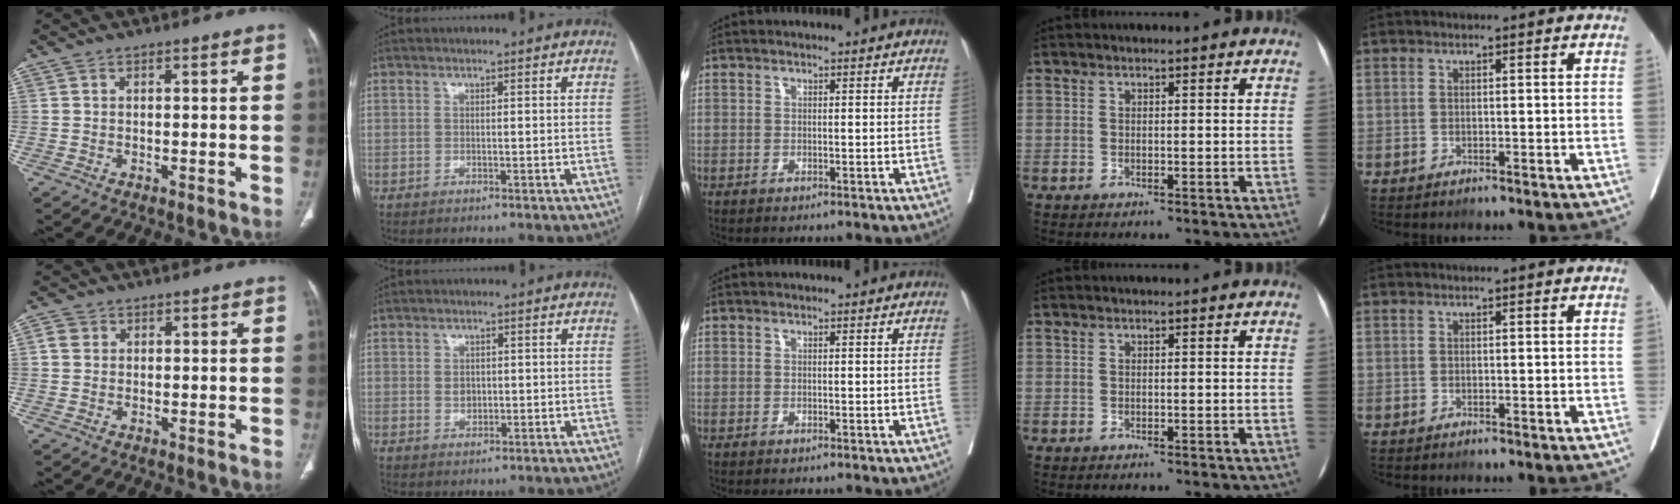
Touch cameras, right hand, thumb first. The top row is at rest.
{"thumb": {"total": 2.3, "force": [0.7, 2.0, 0.9], "torque": [-0.008, 0.000, 0.012]}, "index": {"total": 2.2, "force": [0.2, 1.8, 1.3], "torque": [-0.019, 0.000, 0.007]}}